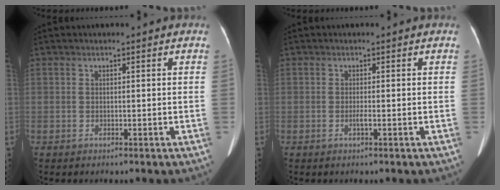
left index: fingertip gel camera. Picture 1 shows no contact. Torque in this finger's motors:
{"motor_torque": [0.32, 0.08, 0.14, 0.00]}